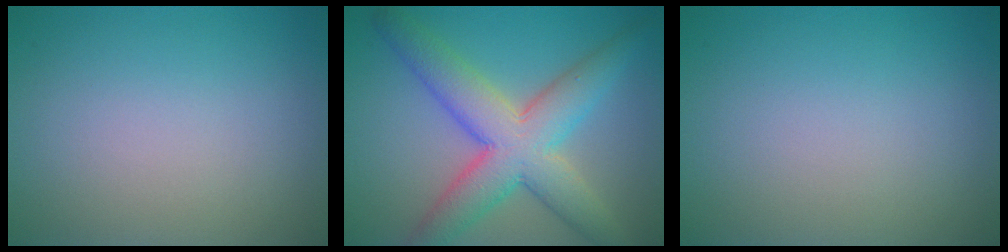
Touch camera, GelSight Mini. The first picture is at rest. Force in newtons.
{"total": 8.1, "press": 8.1, "slide": 0.3}
{"total": 0.0}